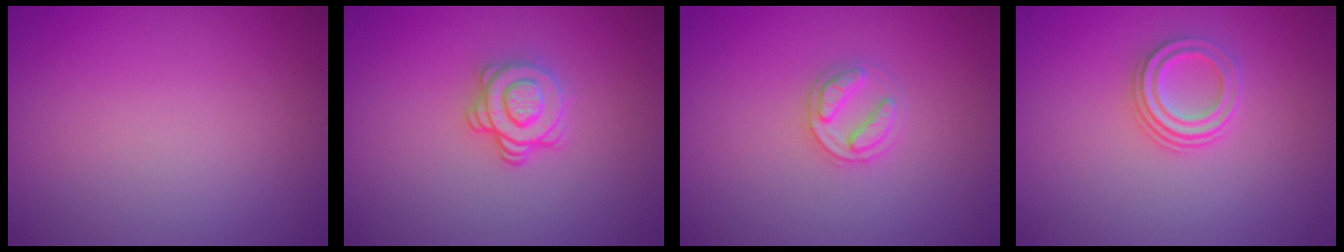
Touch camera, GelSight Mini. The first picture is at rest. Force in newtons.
{"total": 3.0, "press": 2.6, "slide": 1.4}
{"total": 2.4, "press": 2.4, "slide": 0.4}
{"total": 2.5, "press": 2.1, "slide": 1.4}